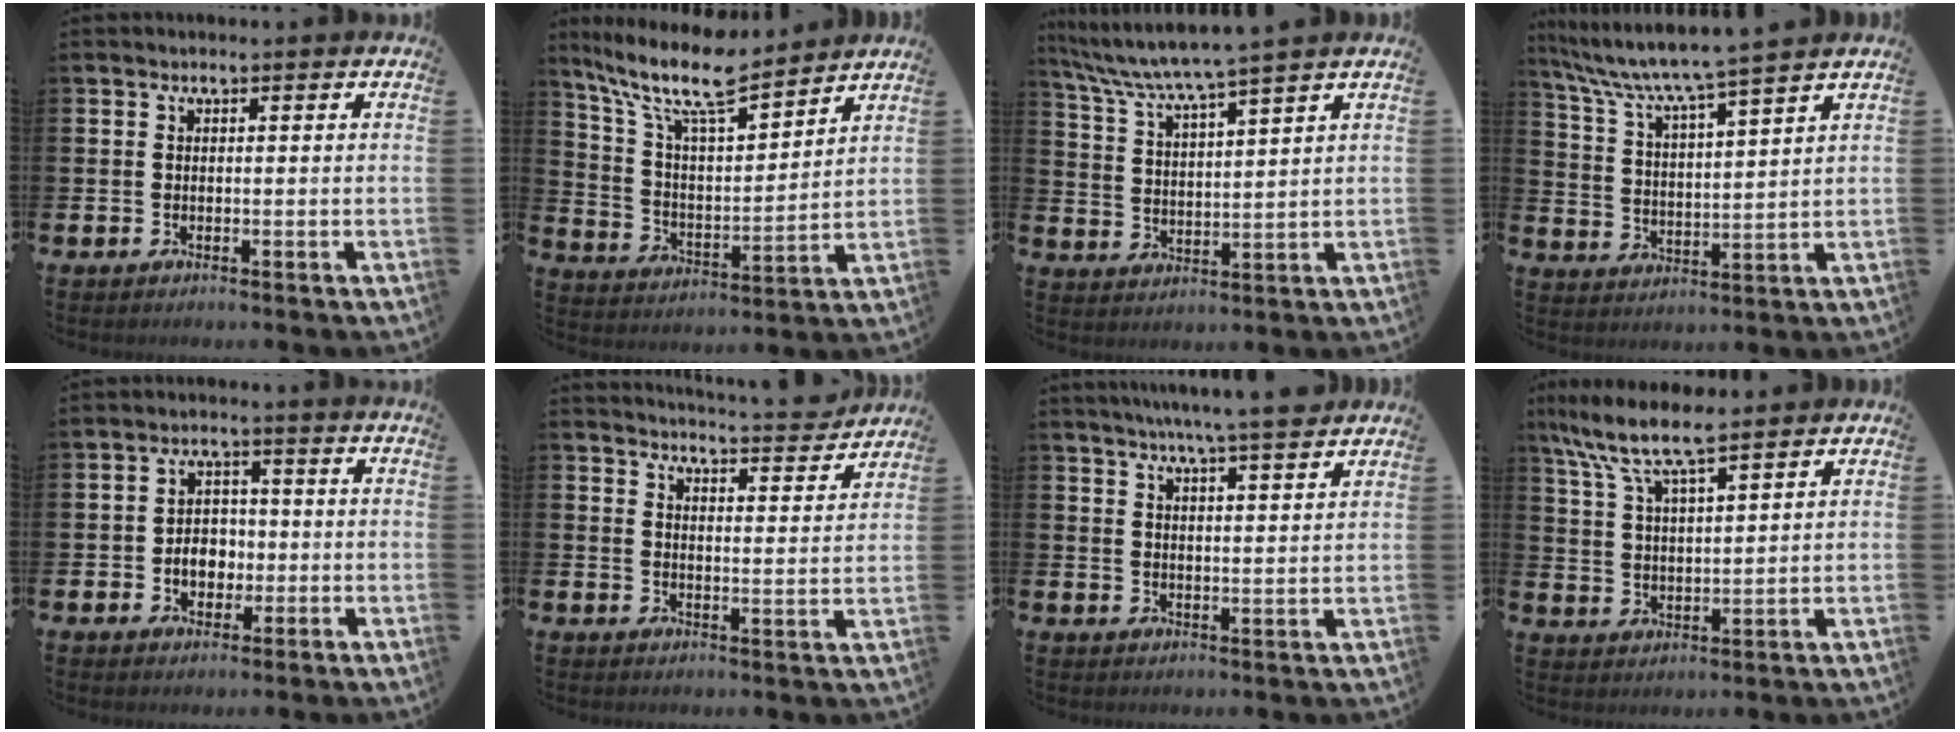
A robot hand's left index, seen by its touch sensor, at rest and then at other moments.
{"total": 11.6, "force": [9.8, 2.5, 5.7], "torque": [-0.139, -0.053, 0.169]}
{"total": 5.9, "force": [5.5, -0.6, 2.0], "torque": [-0.060, -0.037, 0.092]}
{"total": 7.3, "force": [6.8, -0.3, 2.8], "torque": [-0.081, -0.047, 0.112]}
{"total": 4.2, "force": [-1.0, 3.3, 2.4], "torque": [-0.030, -0.001, -0.027]}
{"total": 5.1, "force": [5.0, -0.2, 0.7], "torque": [-0.015, -0.042, 0.083]}
{"total": 6.7, "force": [6.2, -0.5, 2.5], "torque": [-0.050, -0.031, 0.107]}
{"total": 8.1, "force": [7.0, 1.4, 3.8], "torque": [-0.101, -0.028, 0.123]}